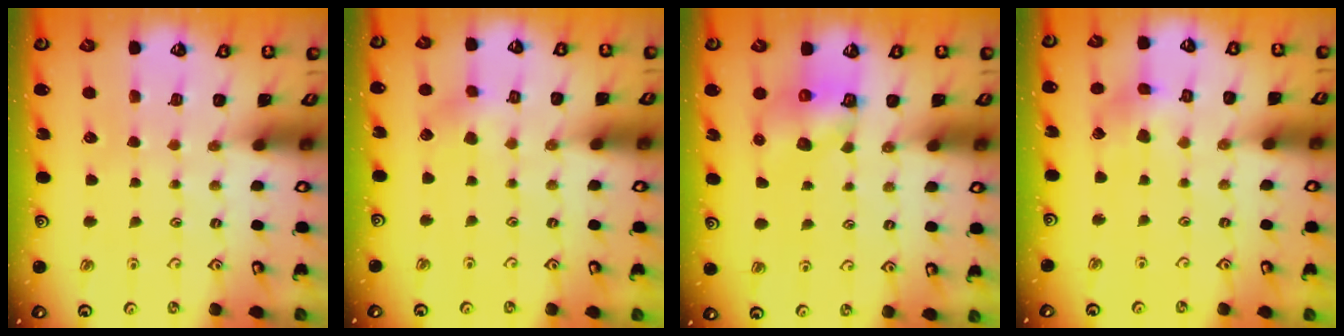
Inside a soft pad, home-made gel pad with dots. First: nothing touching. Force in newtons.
{"total": 5.1, "press": 5.0, "slide": 0.8}
{"total": 6.4, "press": 6.3, "slide": 0.8}
{"total": 5.6, "press": 5.6, "slide": 0.6}